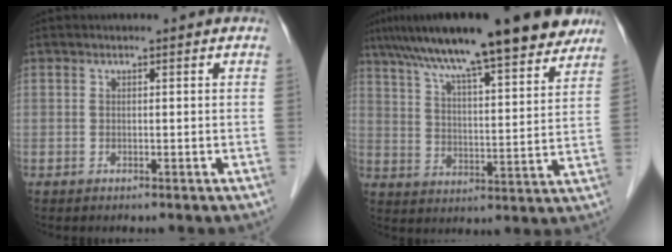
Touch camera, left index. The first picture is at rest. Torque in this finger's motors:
{"motor_torque": [0.76, -0.69, 1.05, 0.21]}